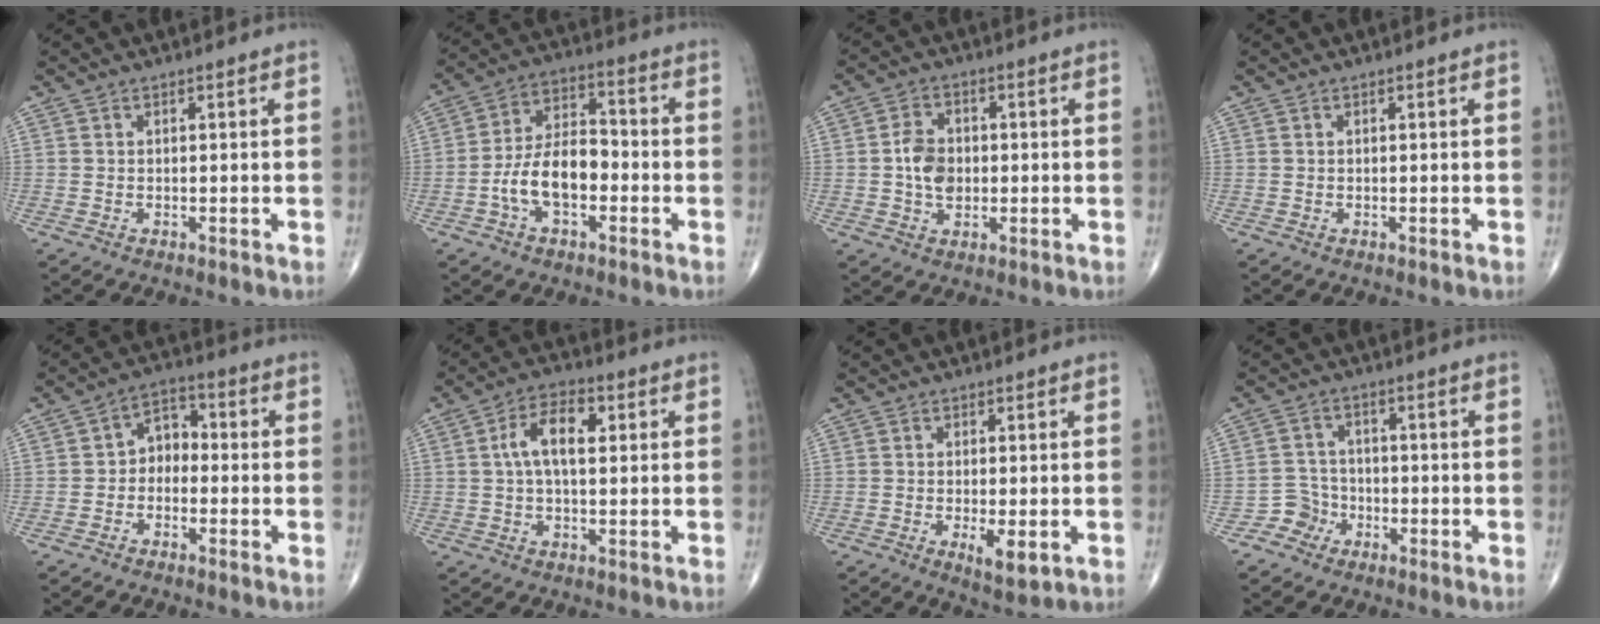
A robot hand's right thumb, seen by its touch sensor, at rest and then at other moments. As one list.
[{"total": 11.3, "force": [-3.1, 6.3, 8.8], "torque": [-0.152, 0.040, -0.064]}, {"total": 6.4, "force": [-0.2, 4.6, 4.4], "torque": [-0.067, 0.007, -0.007]}, {"total": 0.0}, {"total": 5.4, "force": [-1.0, 4.0, 3.5], "torque": [-0.032, 0.028, -0.034]}, {"total": 8.4, "force": [1.7, 4.2, 7.1], "torque": [-0.126, 0.019, 0.025]}, {"total": 5.3, "force": [-1.5, 1.8, 4.7], "torque": [-0.076, -0.013, -0.021]}, {"total": 4.0, "force": [-2.3, 3.3, -0.3], "torque": [0.031, 0.018, -0.050]}]